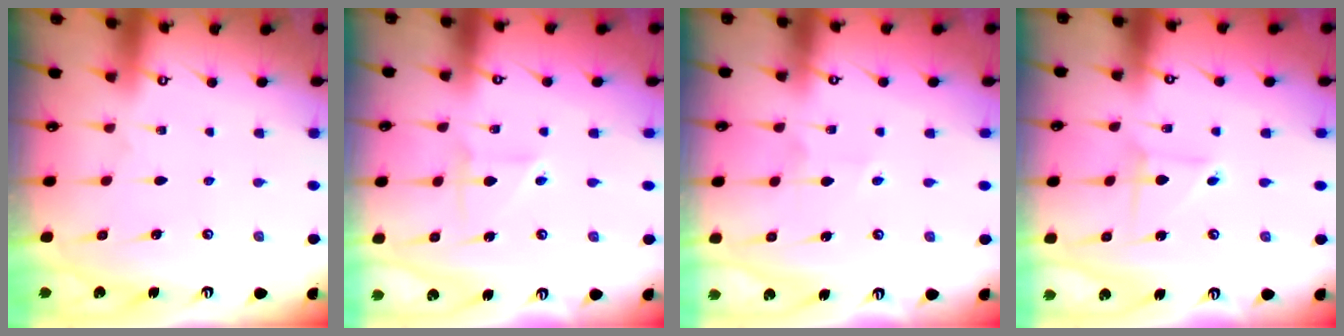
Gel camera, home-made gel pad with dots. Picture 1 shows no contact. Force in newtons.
{"total": 2.5, "press": 2.3, "slide": 0.8}
{"total": 2.8, "press": 2.6, "slide": 0.9}
{"total": 2.4, "press": 2.4, "slide": 0.2}